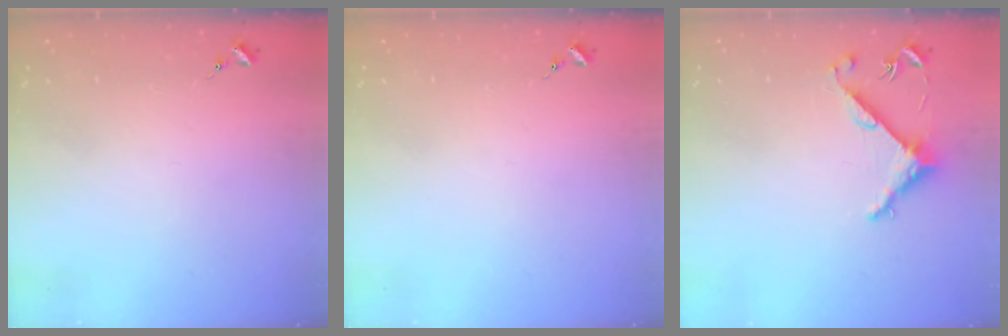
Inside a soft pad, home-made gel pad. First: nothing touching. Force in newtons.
{"total": 0.0}
{"total": 5.6, "press": 5.6, "slide": 0.2}